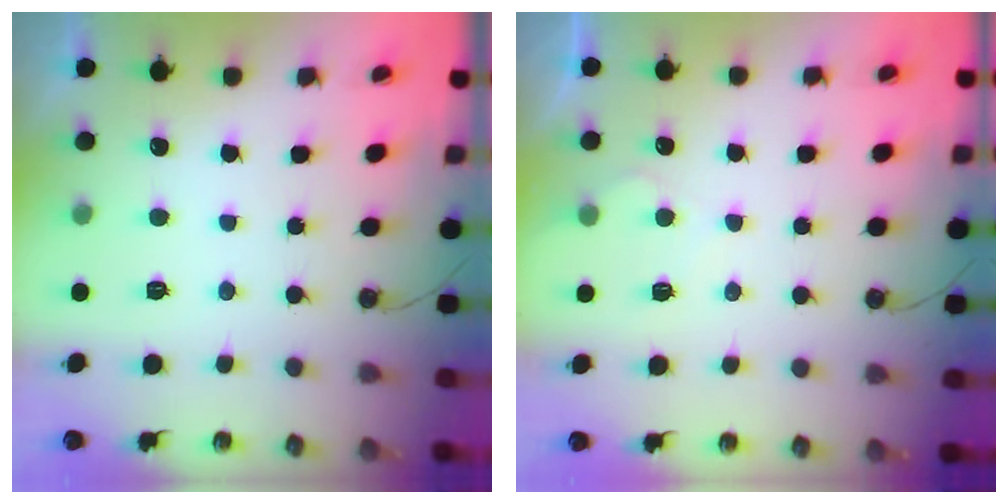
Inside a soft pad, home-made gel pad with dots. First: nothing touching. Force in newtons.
{"total": 3.6, "press": 3.6, "slide": 0.5}